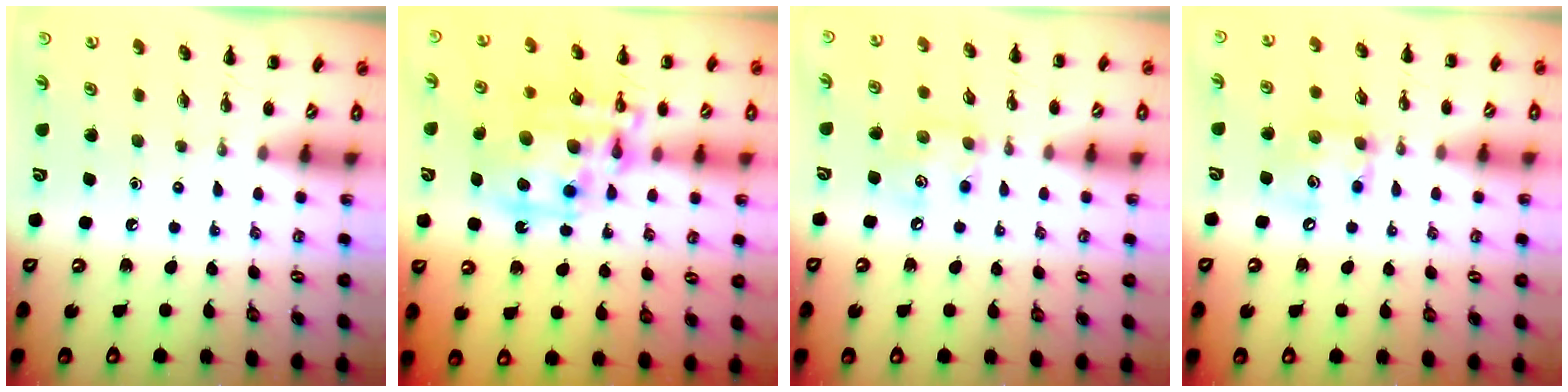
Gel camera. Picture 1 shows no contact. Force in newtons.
{"total": 15.7, "press": 15.4, "slide": 3.3}
{"total": 6.7, "press": 6.7, "slide": 0.5}
{"total": 9.7, "press": 9.7, "slide": 1.1}